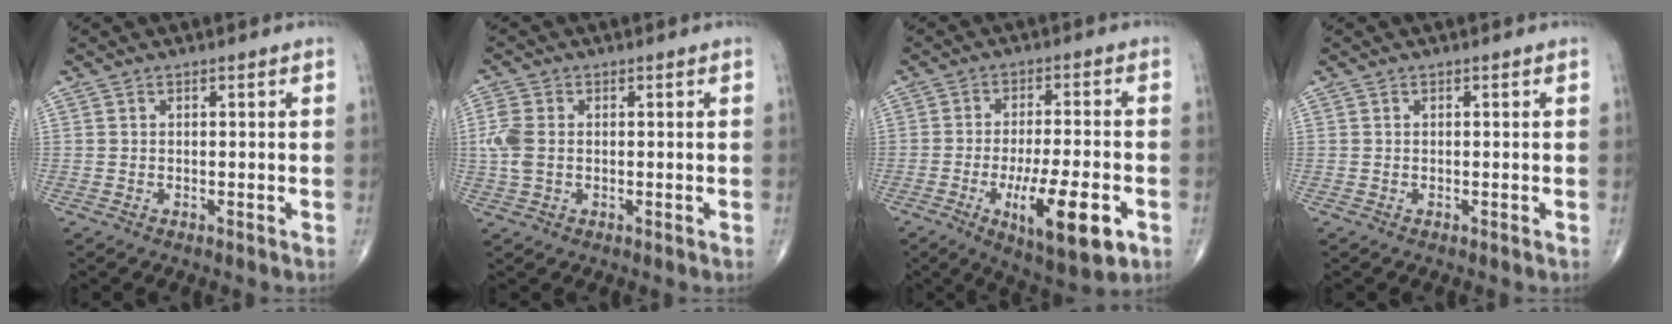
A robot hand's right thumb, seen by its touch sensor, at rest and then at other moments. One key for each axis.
{"total": 5.1, "fx": 0.0, "fy": 3.4, "fz": 3.8, "tx": -0.108, "ty": 0.006, "tz": -0.002}
{"total": 14.6, "fx": -5.2, "fy": 4.4, "fz": 12.9, "tx": -0.207, "ty": 0.005, "tz": -0.072}
{"total": 0.0}